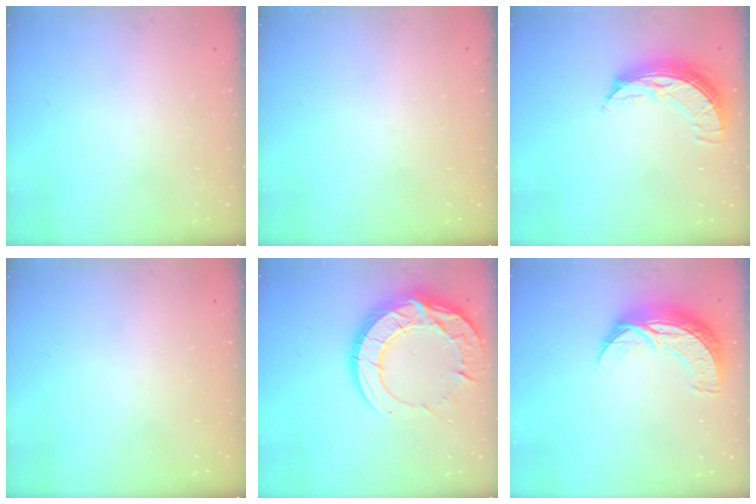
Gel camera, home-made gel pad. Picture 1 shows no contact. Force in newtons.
{"total": 0.0}
{"total": 9.4, "press": 9.4, "slide": 0.9}
{"total": 0.0}
{"total": 22.6, "press": 22.6, "slide": 1.6}
{"total": 11.7, "press": 11.7, "slide": 0.6}